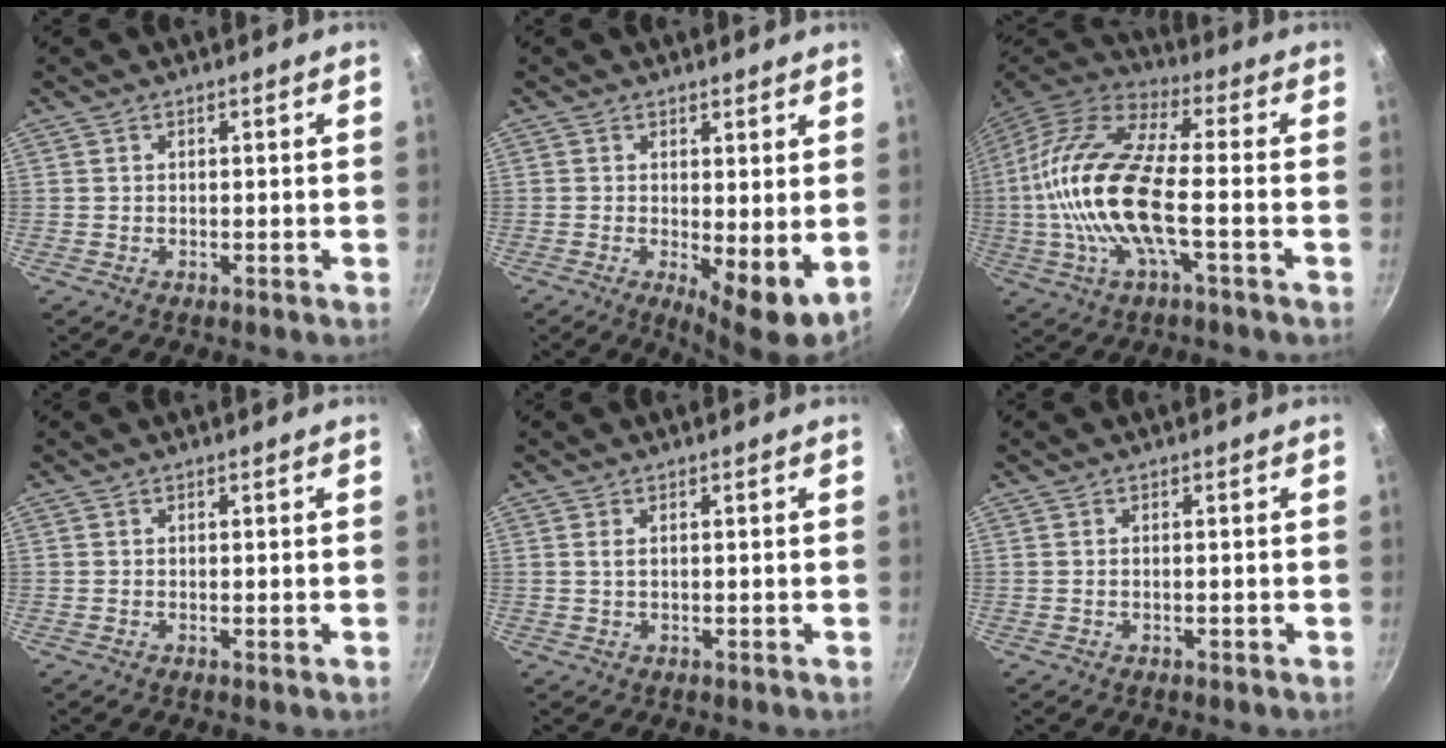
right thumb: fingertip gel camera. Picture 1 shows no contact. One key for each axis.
{"total": 7.1, "fx": 0.3, "fy": 2.5, "fz": 6.7, "tx": -0.090, "ty": -0.019, "tz": 0.010}
{"total": 19.6, "fx": -2.5, "fy": 7.1, "fz": 18.1, "tx": -0.367, "ty": 0.029, "tz": -0.064}
{"total": 0.0}
{"total": 1.0, "fx": 0.3, "fy": 0.4, "fz": 0.9, "tx": -0.016, "ty": -0.001, "tz": 0.006}
{"total": 0.6, "fx": -0.3, "fy": 0.2, "fz": 0.5, "tx": -0.008, "ty": 0.003, "tz": -0.004}